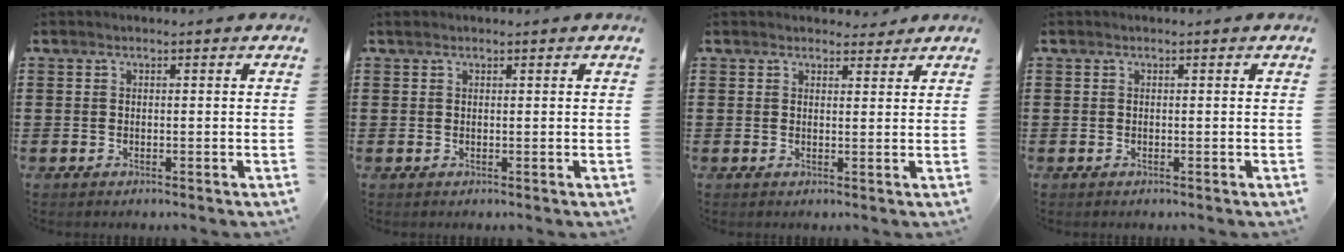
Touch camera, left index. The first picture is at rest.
{"total": 0.6, "force": [0.4, 0.4, 0.2], "torque": [-0.005, 0.004, 0.008]}
{"total": 2.2, "force": [2.0, 0.8, 0.3], "torque": [-0.003, -0.001, 0.037]}
{"total": 0.0}